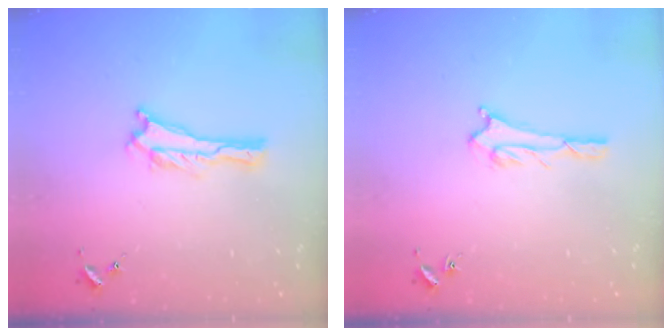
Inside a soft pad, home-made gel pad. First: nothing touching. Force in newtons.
{"total": 1.6, "press": 1.6, "slide": 0.1}